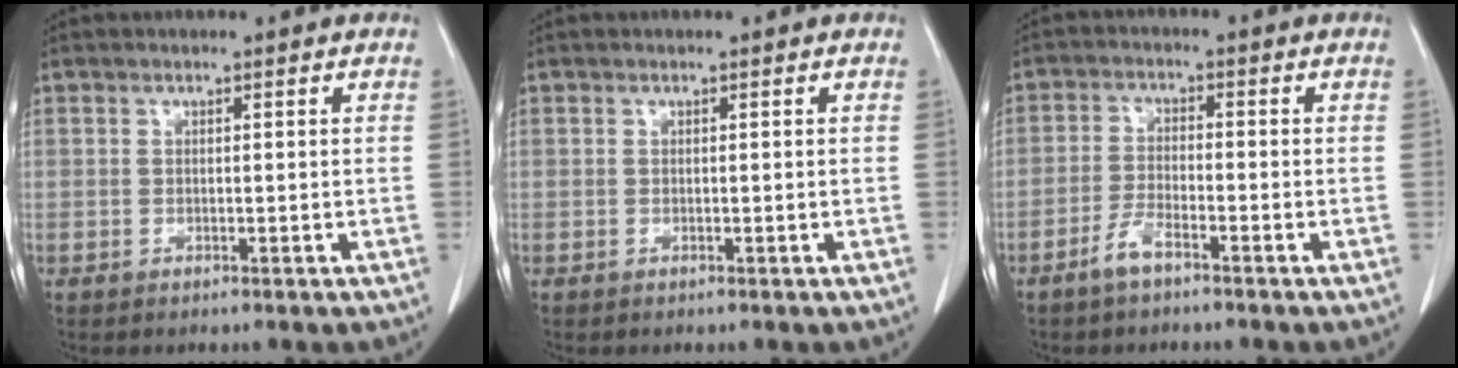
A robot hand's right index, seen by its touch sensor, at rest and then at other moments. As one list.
[{"total": 0.0}, {"total": 3.5, "force": [-2.6, 0.6, 2.3], "torque": [-0.050, -0.001, -0.051]}]